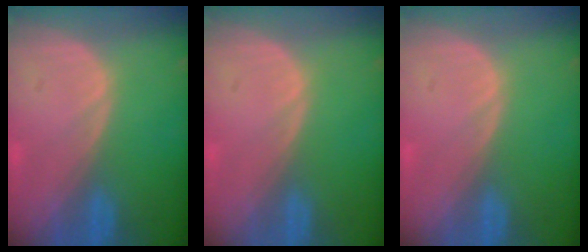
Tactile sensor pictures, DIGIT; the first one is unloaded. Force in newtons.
{"total": 0.0}
{"total": 0.0}